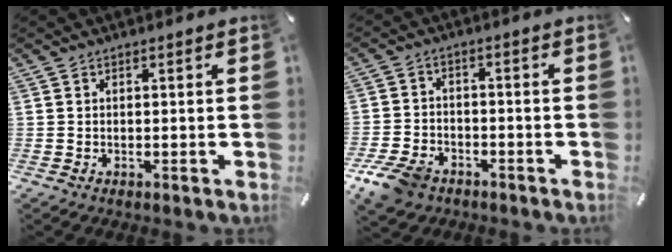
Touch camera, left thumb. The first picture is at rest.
{"total": 7.6, "force": [-5.1, 4.8, 3.0], "torque": [-0.067, 0.026, -0.097]}